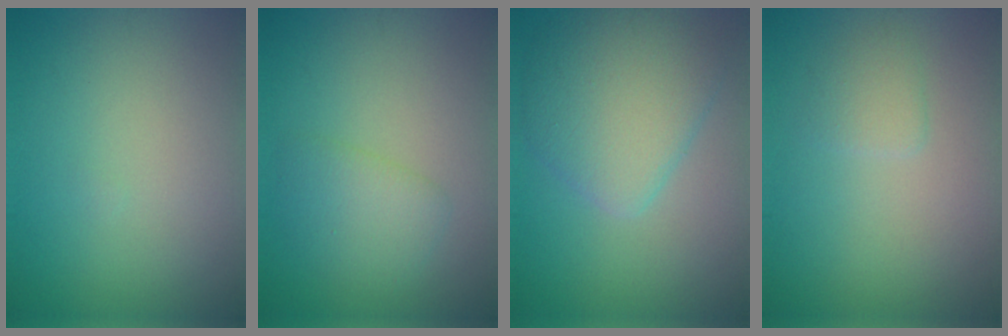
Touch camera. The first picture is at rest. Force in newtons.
{"total": 2.6, "press": 2.6, "slide": 0.1}
{"total": 5.7, "press": 5.7, "slide": 0.2}
{"total": 1.4, "press": 1.3, "slide": 0.3}